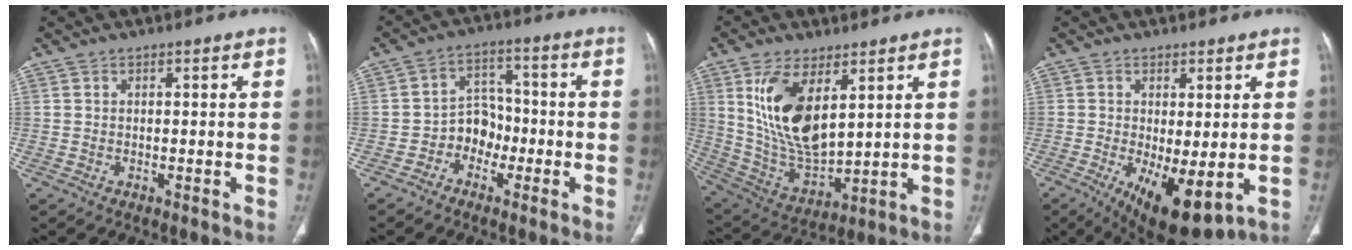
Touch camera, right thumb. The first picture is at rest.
{"total": 6.4, "force": [-2.6, 5.2, 2.8], "torque": [-0.009, 0.035, -0.054]}
{"total": 16.3, "force": [5.9, 7.7, 13.1], "torque": [-0.243, -0.027, 0.134]}
{"total": 11.1, "force": [-2.6, 4.2, 9.9], "torque": [-0.157, -0.025, -0.023]}